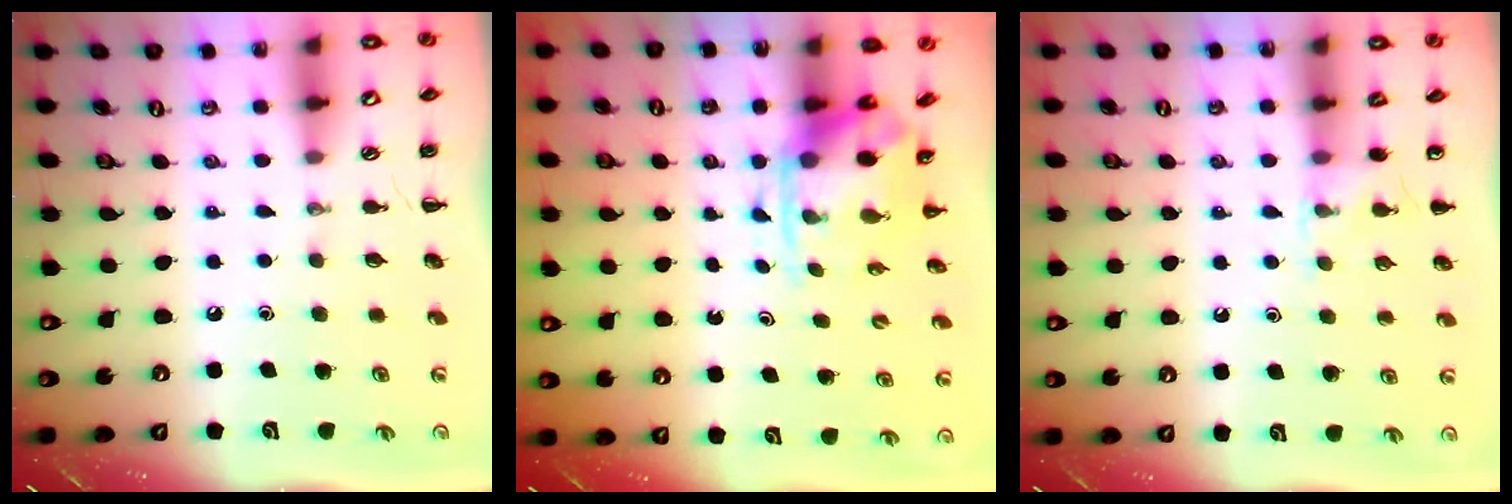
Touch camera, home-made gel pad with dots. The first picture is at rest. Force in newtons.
{"total": 3.7, "press": 3.6, "slide": 0.9}
{"total": 7.4, "press": 7.1, "slide": 2.2}